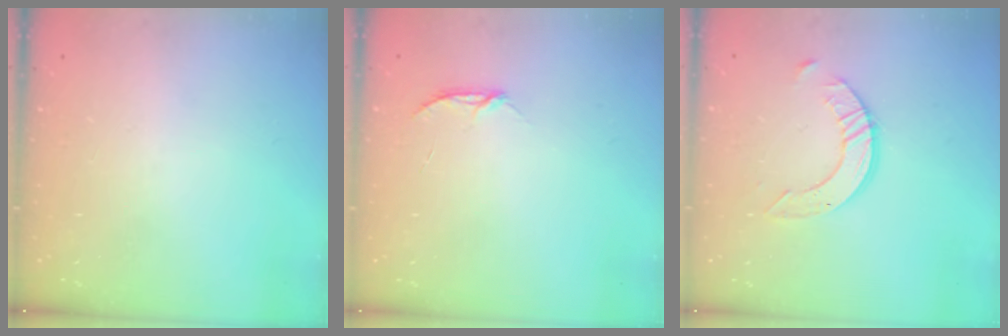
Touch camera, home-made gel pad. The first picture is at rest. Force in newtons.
{"total": 3.1, "press": 3.0, "slide": 0.4}
{"total": 8.0, "press": 7.9, "slide": 0.8}